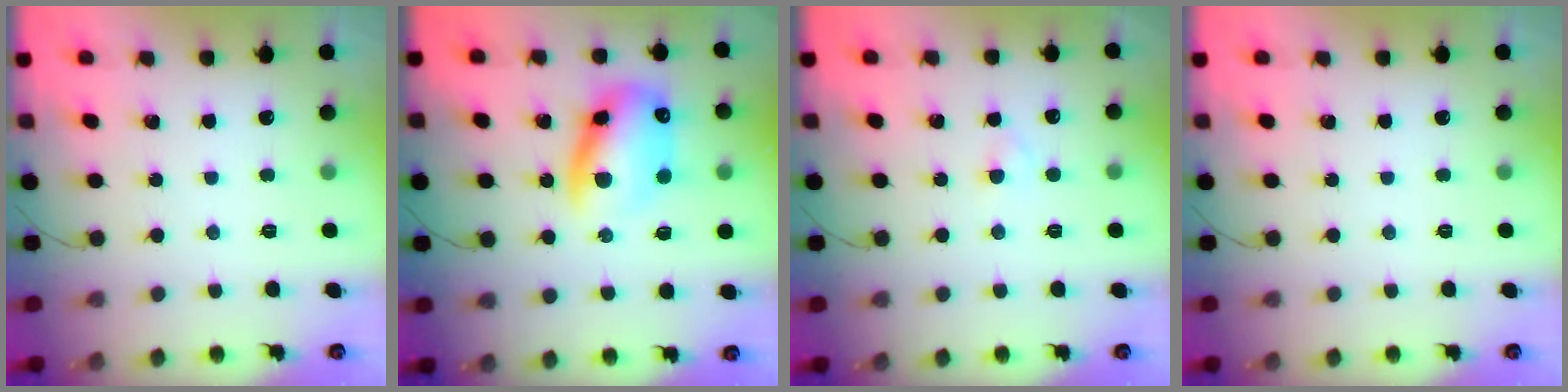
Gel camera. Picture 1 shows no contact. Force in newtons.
{"total": 13.5, "press": 13.2, "slide": 2.9}
{"total": 1.8, "press": 1.6, "slide": 0.9}
{"total": 0.0}